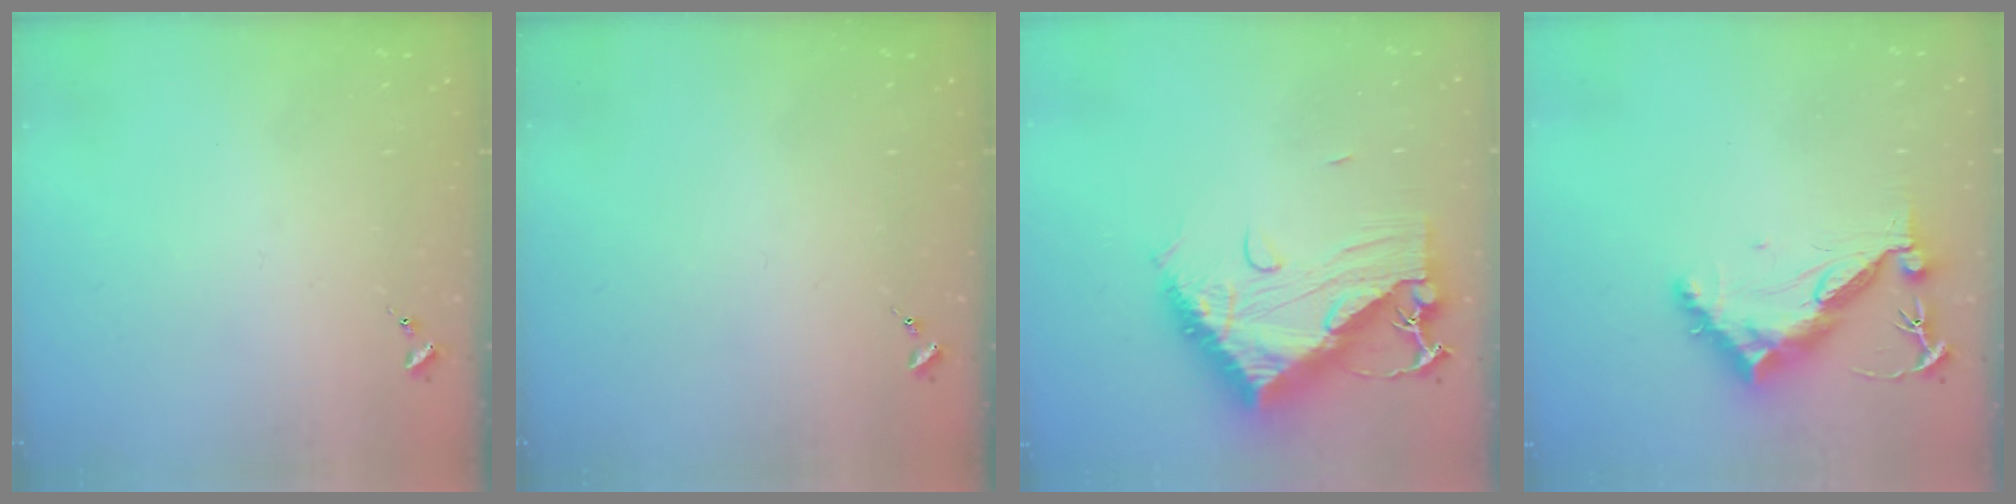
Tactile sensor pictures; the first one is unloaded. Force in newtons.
{"total": 0.0}
{"total": 15.7, "press": 15.6, "slide": 1.5}
{"total": 10.4, "press": 10.3, "slide": 0.9}